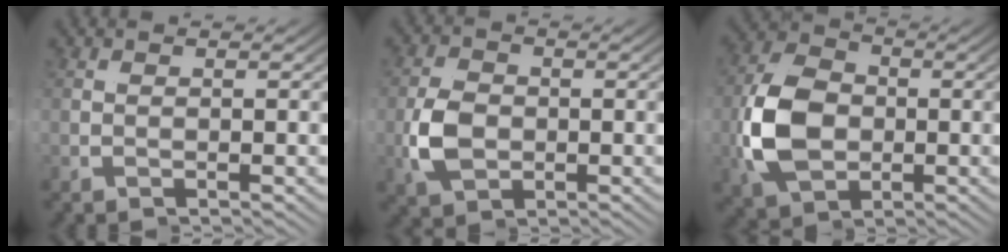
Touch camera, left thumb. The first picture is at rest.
{"total": 5.3, "force": [-0.3, 3.9, 3.6], "torque": [-0.083, -0.014, 0.003]}
{"total": 11.8, "force": [-0.6, 8.2, 8.5], "torque": [-0.186, -0.027, 0.003]}